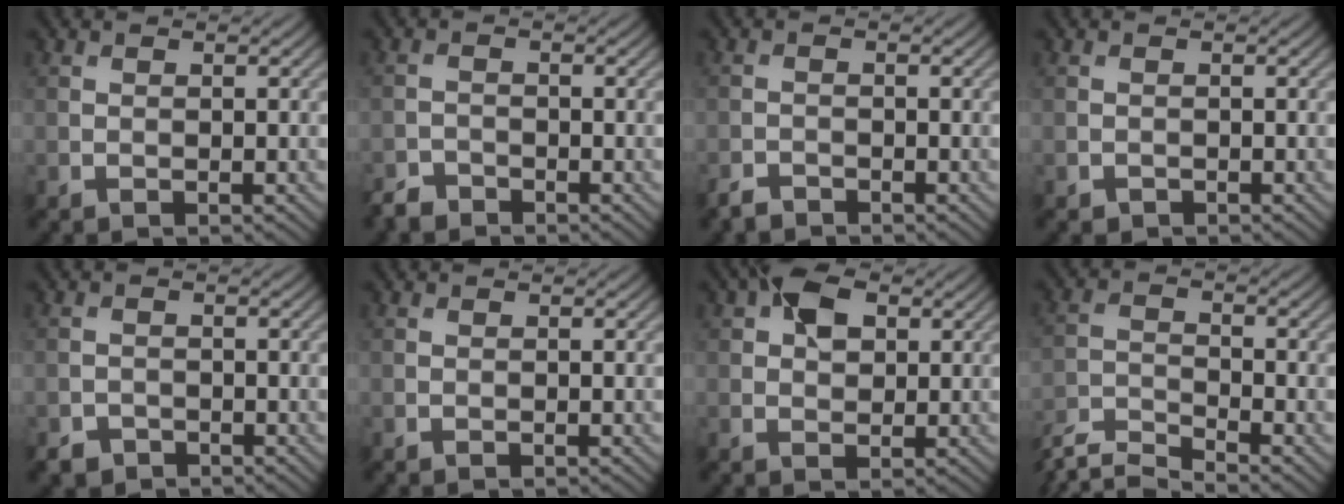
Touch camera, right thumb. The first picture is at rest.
{"total": 2.1, "force": [-1.9, 0.7, 0.2], "torque": [-0.005, -0.002, -0.044]}
{"total": 1.7, "force": [-1.6, 0.4, 0.3], "torque": [-0.007, -0.003, -0.036]}
{"total": 0.5, "force": [-0.4, 0.3, 0.0], "torque": [0.001, -0.004, -0.006]}
{"total": 1.8, "force": [-1.4, 1.0, 0.3], "torque": [-0.003, -0.002, -0.030]}
{"total": 0.0}
{"total": 4.7, "force": [1.8, 3.0, 3.2], "torque": [-0.057, 0.009, 0.025]}
{"total": 6.5, "force": [-5.8, 1.2, 2.7], "torque": [-0.060, -0.016, -0.115]}